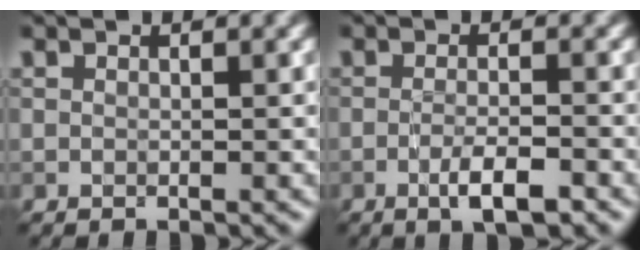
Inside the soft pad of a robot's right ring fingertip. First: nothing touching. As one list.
[{"total": 3.1, "force": [-1.6, 0.6, 2.6], "torque": [-0.051, 0.003, -0.029]}]